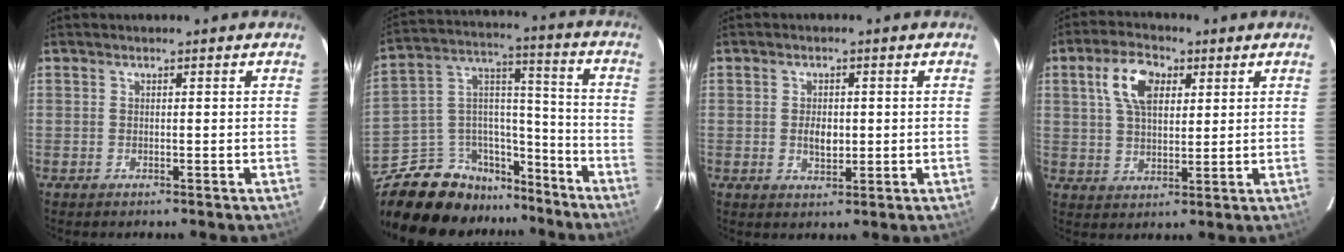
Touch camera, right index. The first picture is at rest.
{"total": 18.0, "force": [-14.9, 9.2, 4.5], "torque": [-0.108, 0.074, -0.239]}
{"total": 3.5, "force": [-0.2, 2.3, 2.7], "torque": [-0.046, 0.000, -0.001]}
{"total": 8.8, "force": [3.4, 4.9, 6.5], "torque": [-0.126, 0.024, 0.063]}